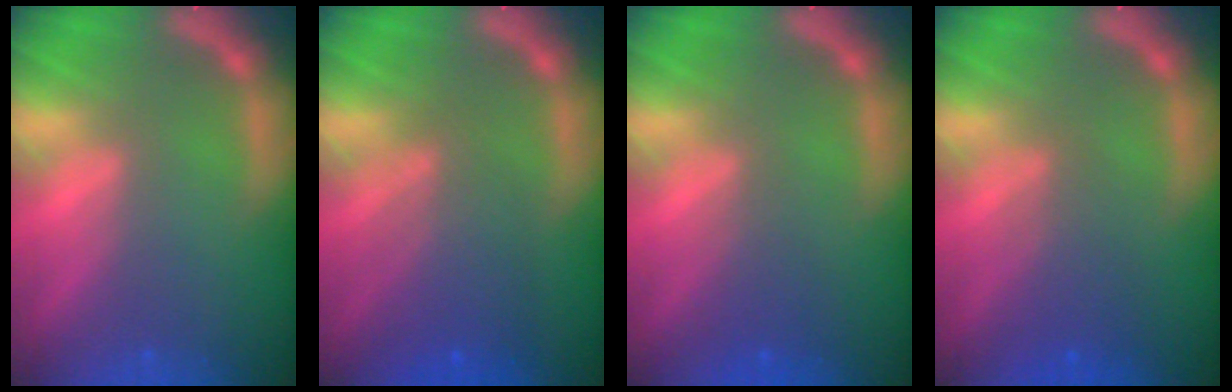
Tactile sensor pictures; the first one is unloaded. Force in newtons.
{"total": 5.1}
{"total": 2.0}
{"total": 3.1}